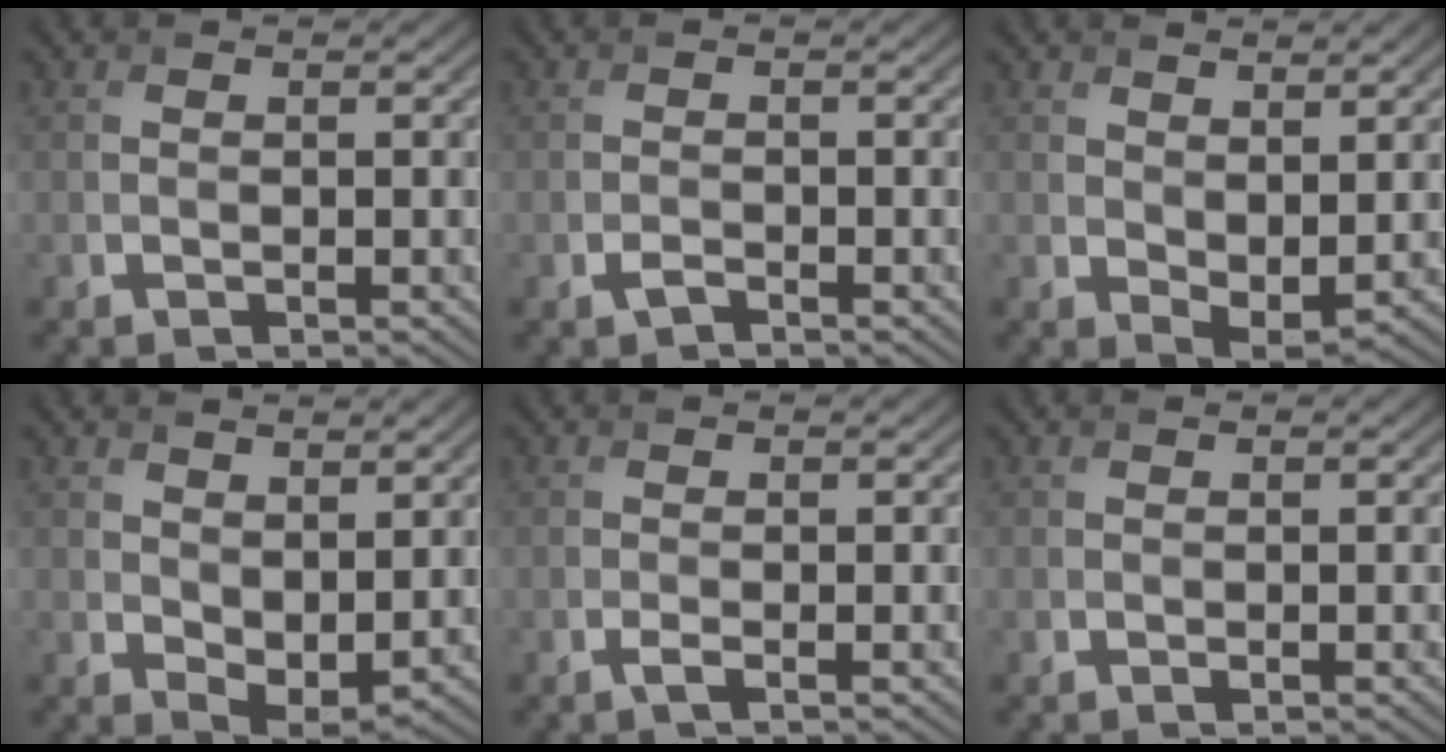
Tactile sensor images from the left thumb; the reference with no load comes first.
{"total": 1.1, "force": [-0.8, 0.4, 0.7], "torque": [-0.016, -0.001, -0.015]}
{"total": 3.3, "force": [1.5, 1.9, 2.3], "torque": [-0.045, -0.011, 0.032]}
{"total": 3.9, "force": [1.8, 2.3, 2.7], "torque": [-0.052, -0.011, 0.038]}
{"total": 0.9, "force": [-0.4, 0.1, 0.8], "torque": [-0.019, -0.003, -0.009]}
{"total": 0.0}